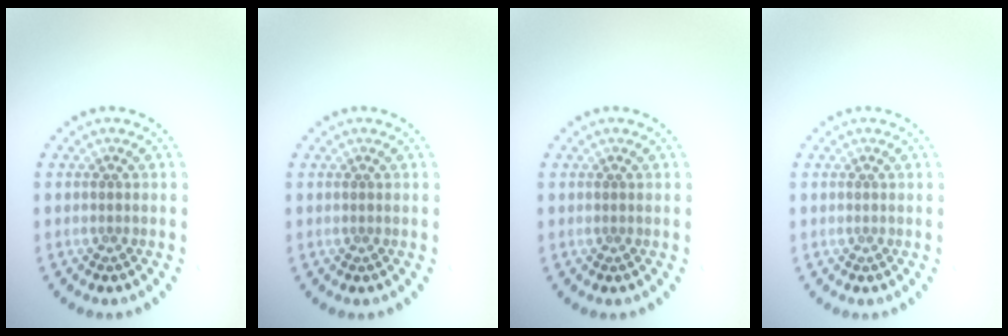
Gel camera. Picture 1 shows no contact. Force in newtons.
{"total": 0.0}
{"total": 0.0}
{"total": 0.0}